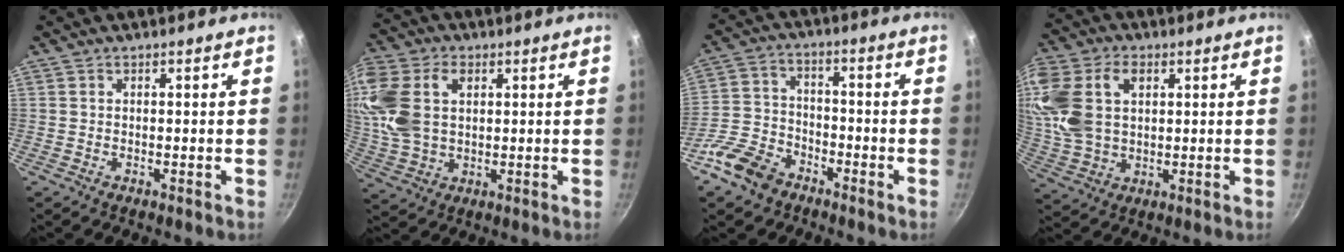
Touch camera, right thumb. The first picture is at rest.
{"total": 14.3, "force": [3.5, 9.6, 10.1], "torque": [-0.205, 0.002, 0.068]}
{"total": 10.3, "force": [-6.6, 6.3, 4.7], "torque": [-0.074, 0.047, -0.137]}
{"total": 15.6, "force": [4.1, 10.4, 10.9], "torque": [-0.220, 0.002, 0.081]}